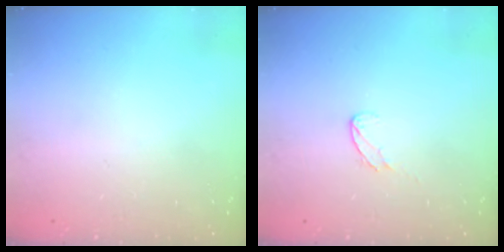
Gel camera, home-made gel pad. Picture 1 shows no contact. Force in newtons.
{"total": 3.8, "press": 3.8, "slide": 0.3}